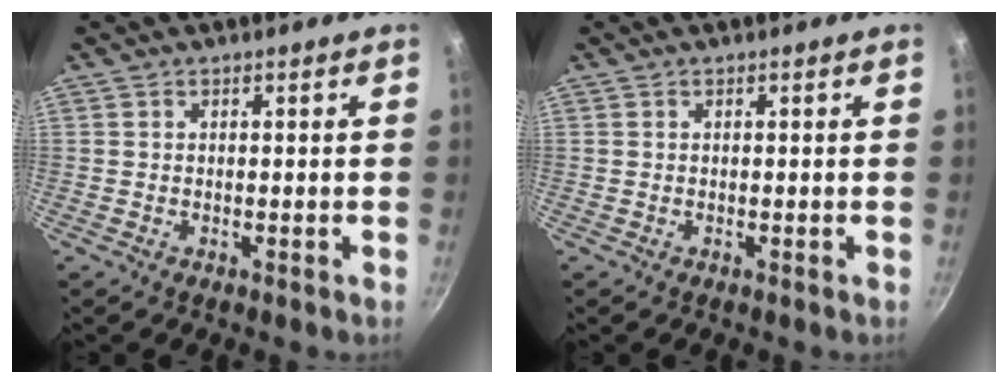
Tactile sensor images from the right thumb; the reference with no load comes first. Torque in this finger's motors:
{"motor_torque": [0.00, 0.00, 0.06, 0.02, 0.00]}